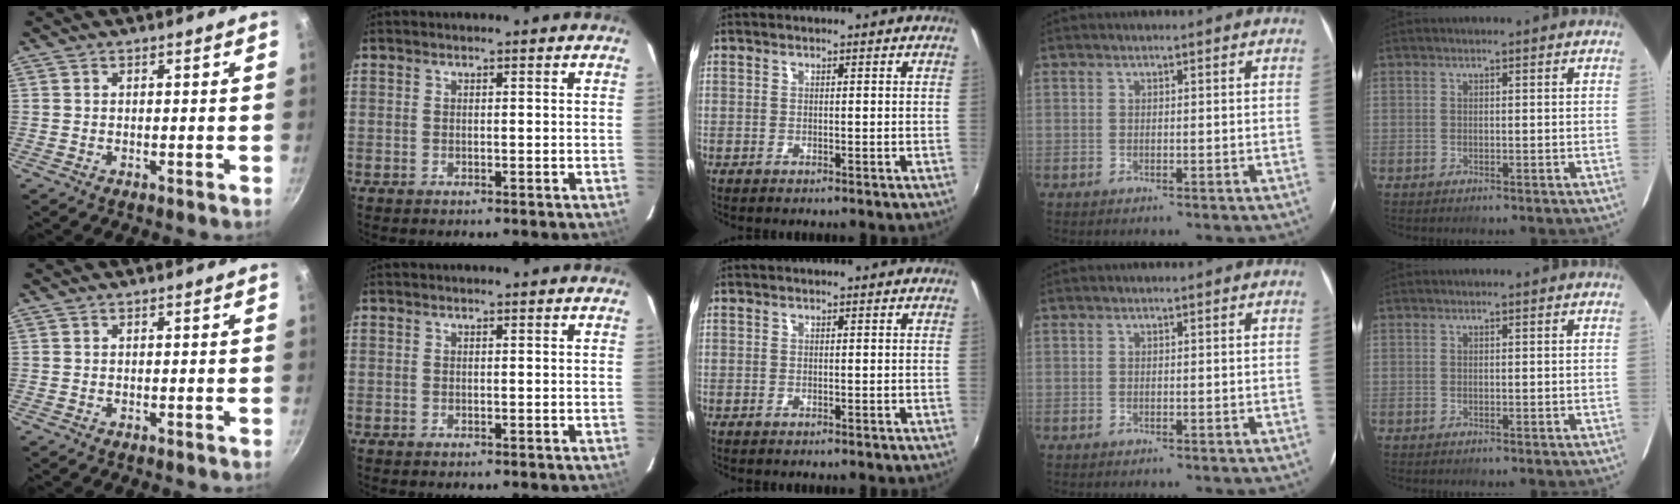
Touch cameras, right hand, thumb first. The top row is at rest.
{}